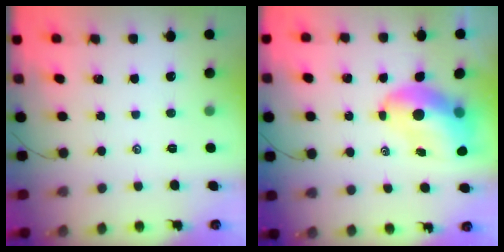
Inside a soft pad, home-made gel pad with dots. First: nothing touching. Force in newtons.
{"total": 8.9, "press": 8.5, "slide": 2.6}